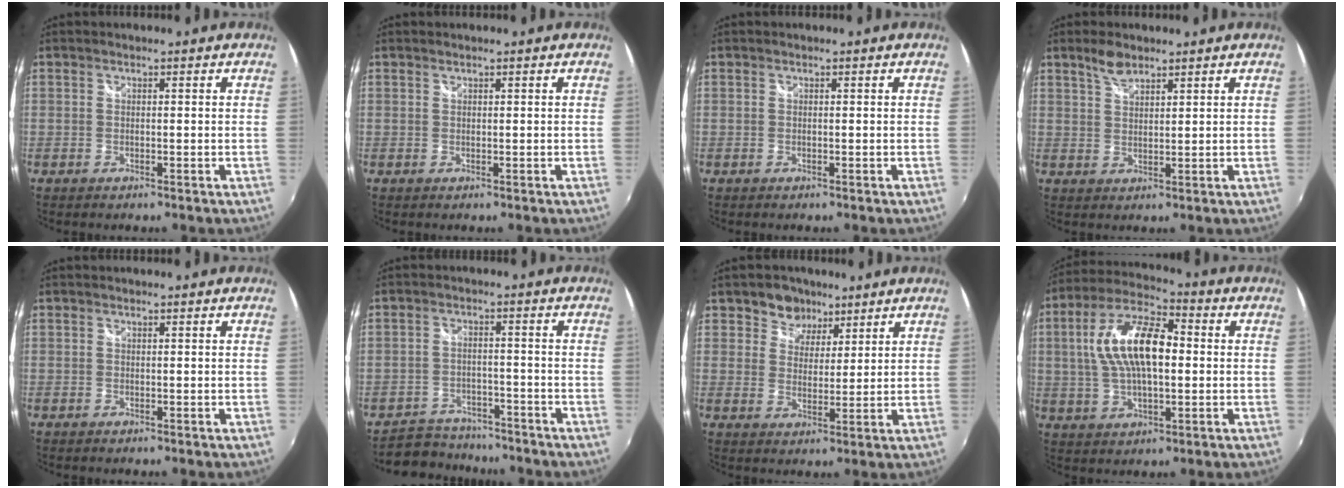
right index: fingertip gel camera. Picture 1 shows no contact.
{"total": 0.0}
{"total": 0.0}
{"total": 3.8, "force": [2.9, 1.5, 1.9], "torque": [-0.034, 0.005, 0.055]}
{"total": 0.0}
{"total": 7.7, "force": [-6.8, 3.6, 0.8], "torque": [-0.035, 0.012, -0.101]}
{"total": 6.0, "force": [3.9, 4.5, 1.0], "torque": [-0.011, 0.009, 0.064]}
{"total": 14.9, "force": [1.4, 6.6, 13.3], "torque": [-0.260, 0.021, 0.021]}